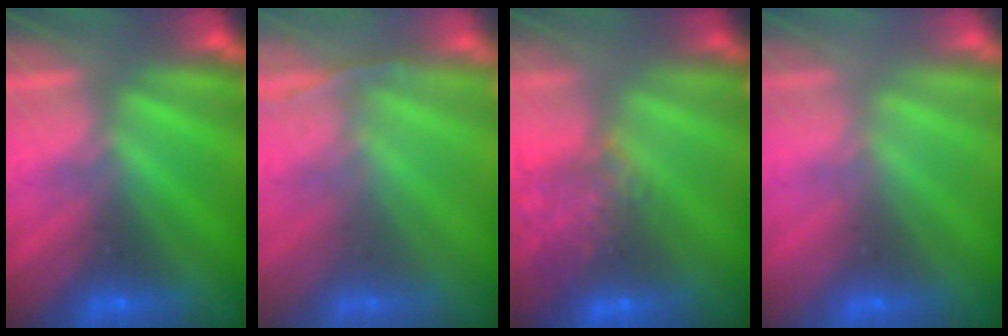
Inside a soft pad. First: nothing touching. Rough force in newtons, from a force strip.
{"total": 1.0}
{"total": 7.8}
{"total": 2.8}